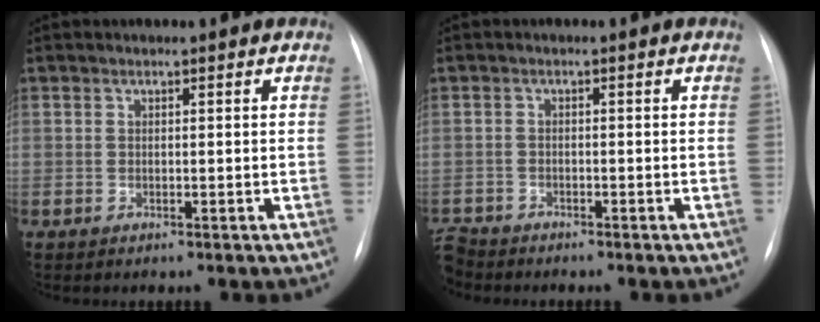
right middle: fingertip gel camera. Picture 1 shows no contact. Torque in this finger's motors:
{"motor_torque": [-0.01, 0.00, 0.00, -0.01]}